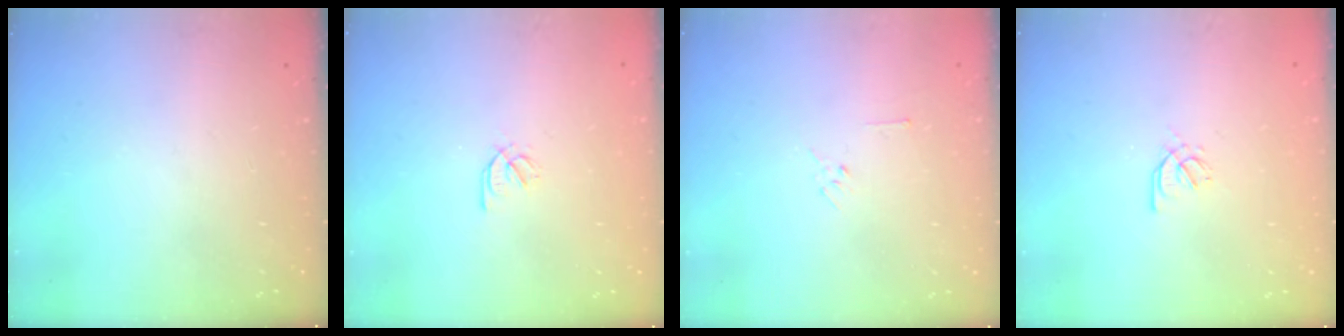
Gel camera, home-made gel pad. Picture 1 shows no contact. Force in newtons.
{"total": 2.1, "press": 2.0, "slide": 0.7}
{"total": 3.5, "press": 3.4, "slide": 0.8}
{"total": 2.1, "press": 2.0, "slide": 0.7}